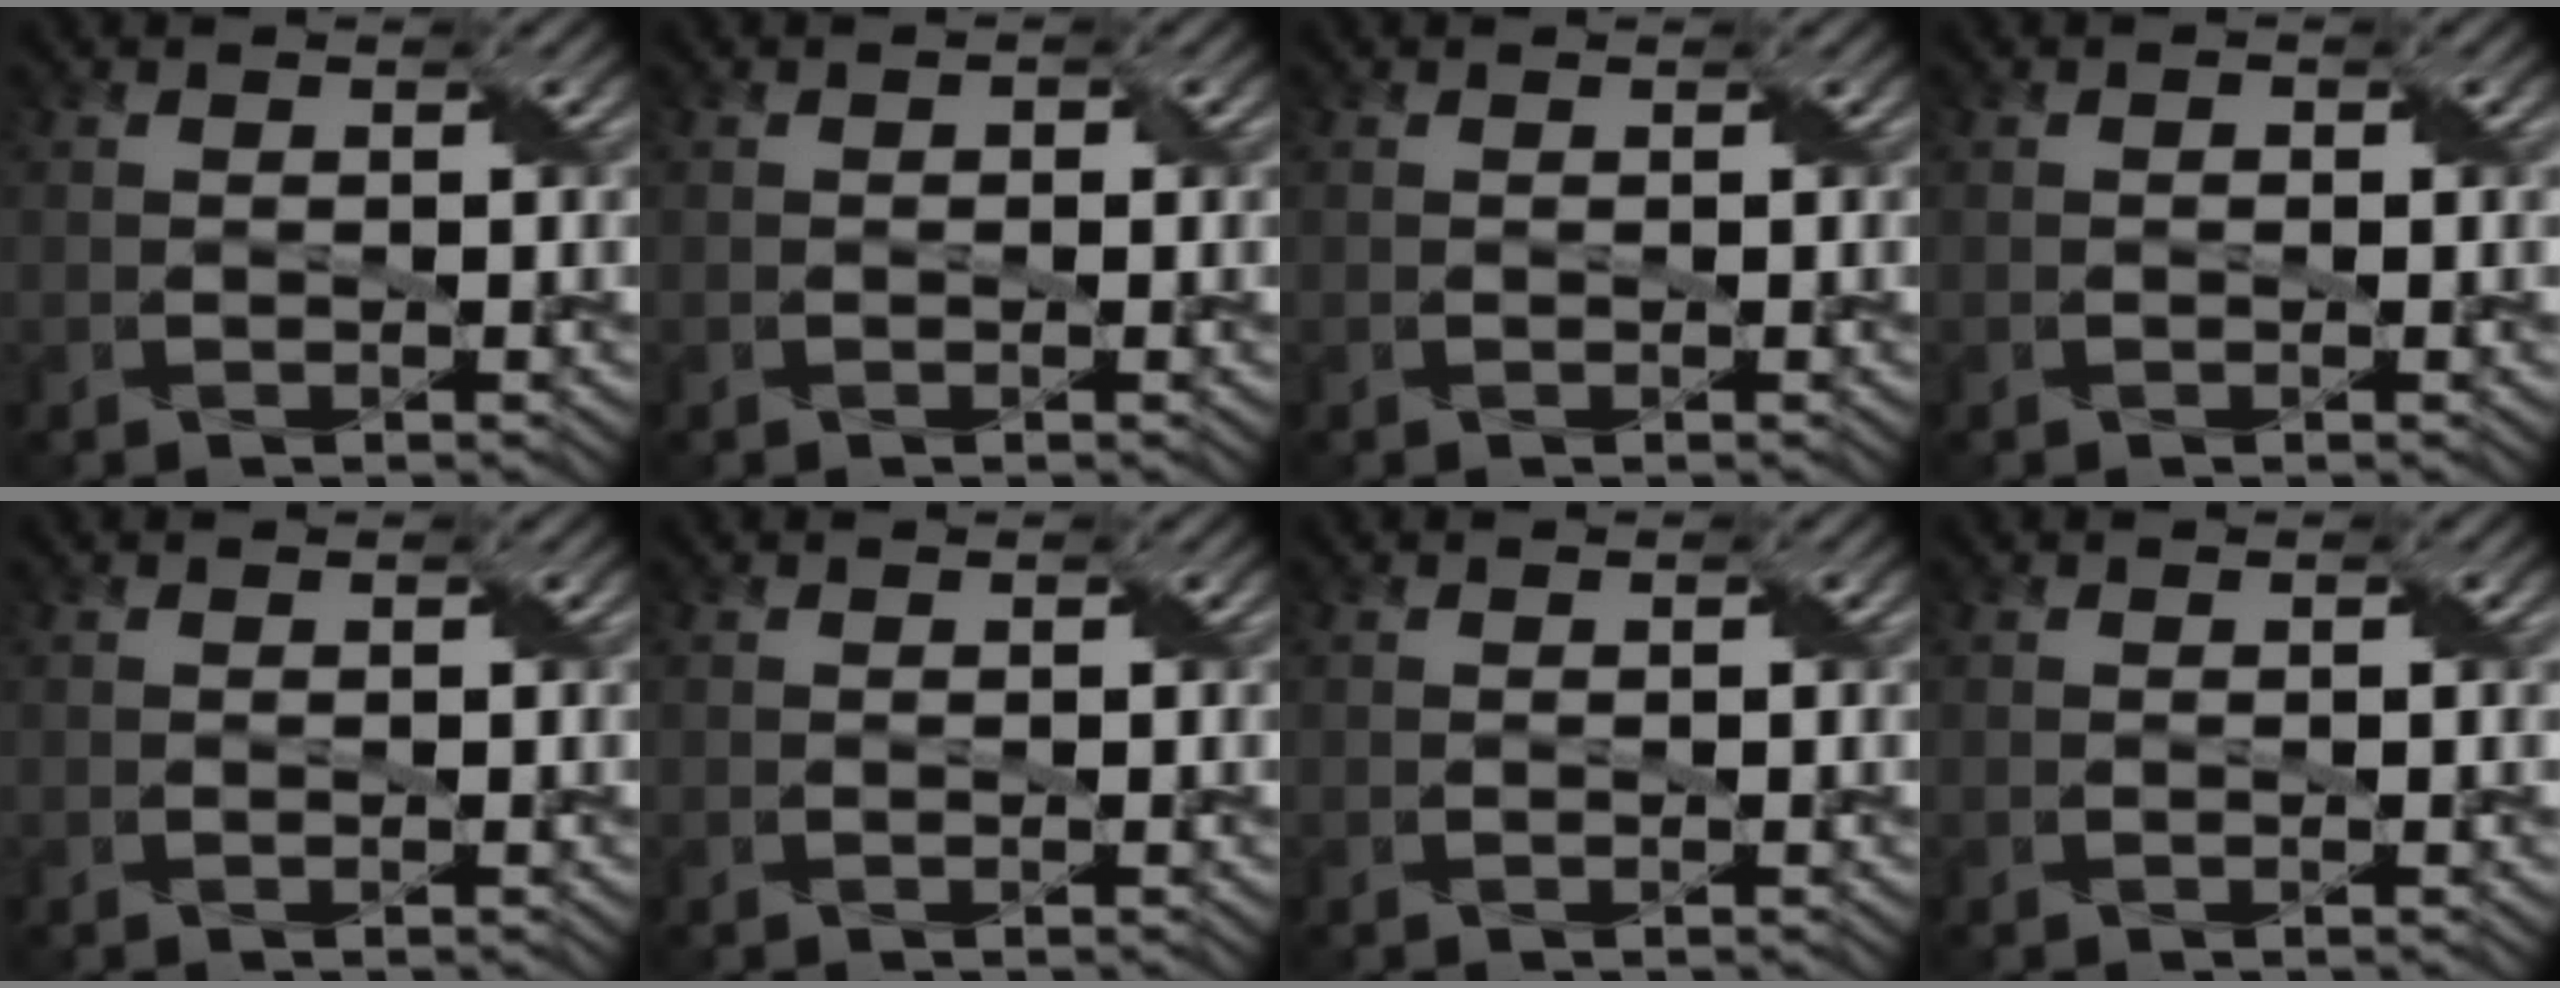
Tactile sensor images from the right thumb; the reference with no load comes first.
{"total": 1.0, "force": [0.1, 0.8, 0.6], "torque": [-0.004, -0.002, 0.005]}
{"total": 0.5, "force": [-0.4, 0.0, -0.4], "torque": [0.009, -0.003, -0.008]}
{"total": 0.7, "force": [-0.1, 0.6, 0.4], "torque": [-0.005, -0.001, -0.002]}
{"total": 0.0}
{"total": 0.0}
{"total": 0.0}
{"total": 0.0}